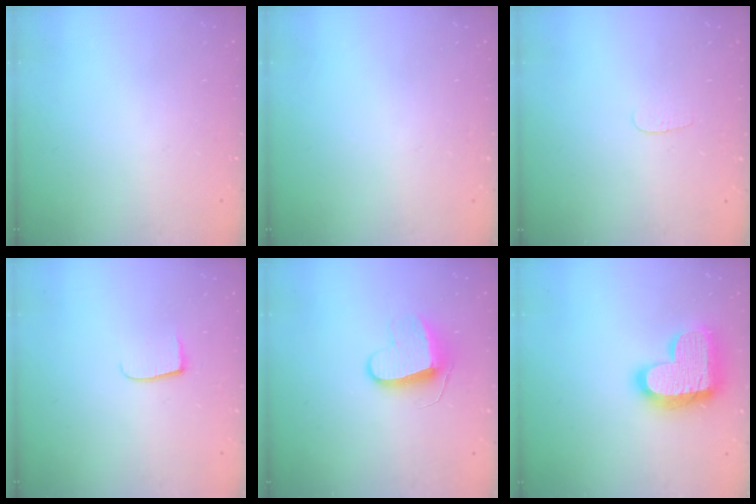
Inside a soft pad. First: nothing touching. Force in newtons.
{"total": 0.0}
{"total": 2.8, "press": 2.8, "slide": 0.3}
{"total": 5.2, "press": 5.2, "slide": 0.7}
{"total": 9.4, "press": 9.4, "slide": 0.4}
{"total": 18.7, "press": 18.7, "slide": 1.2}